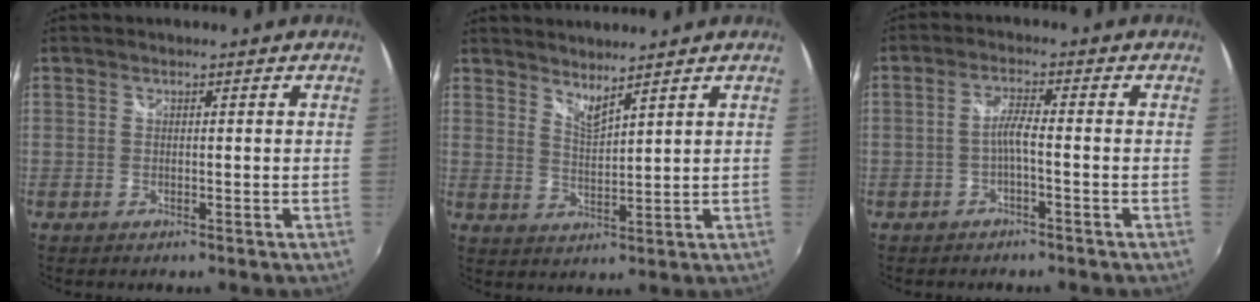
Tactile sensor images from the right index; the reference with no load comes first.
{"total": 4.2, "force": [3.9, -0.2, 1.5], "torque": [-0.026, -0.007, 0.063]}
{"total": 2.8, "force": [-1.4, -0.1, 2.4], "torque": [-0.051, 0.004, -0.027]}